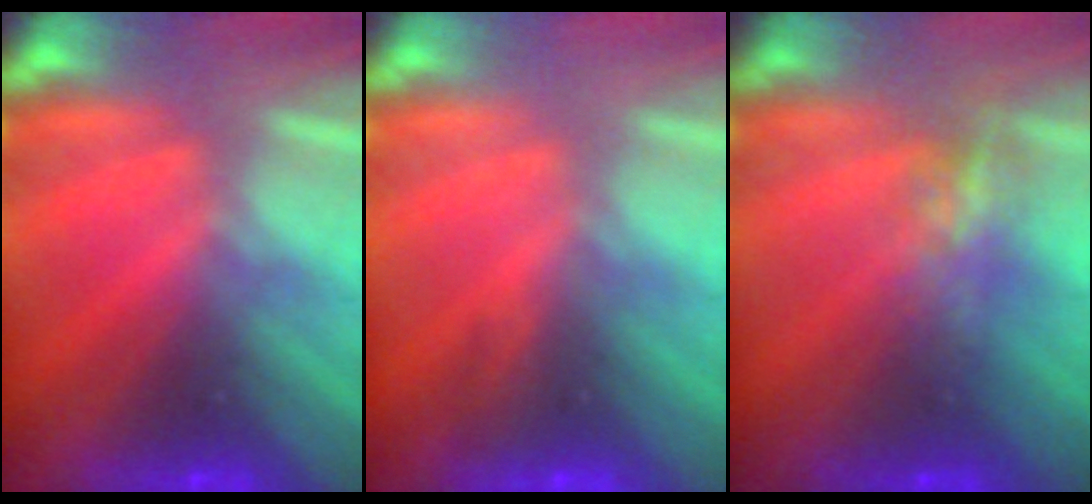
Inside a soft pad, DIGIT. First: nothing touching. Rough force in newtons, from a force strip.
{"total": 3.0}
{"total": 4.9}